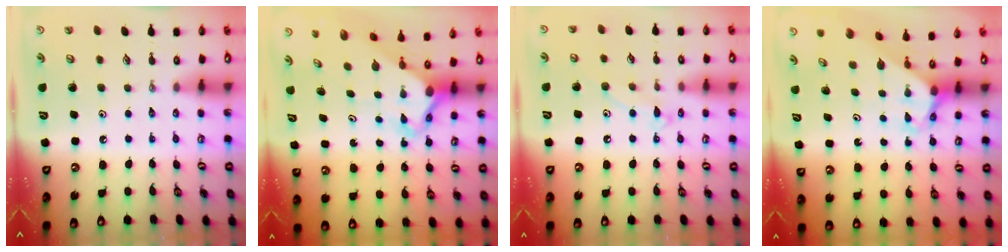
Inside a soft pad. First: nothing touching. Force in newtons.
{"total": 3.4, "press": 3.4, "slide": 0.3}
{"total": 8.3, "press": 8.2, "slide": 0.6}
{"total": 3.0, "press": 3.0, "slide": 0.2}